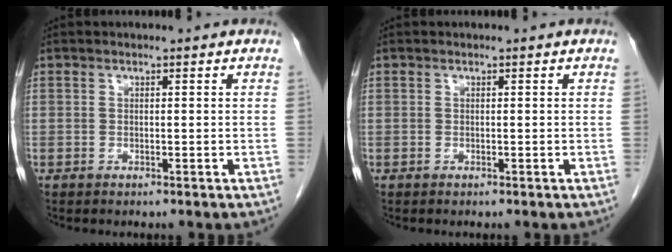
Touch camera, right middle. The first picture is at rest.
{"total": 0.0}